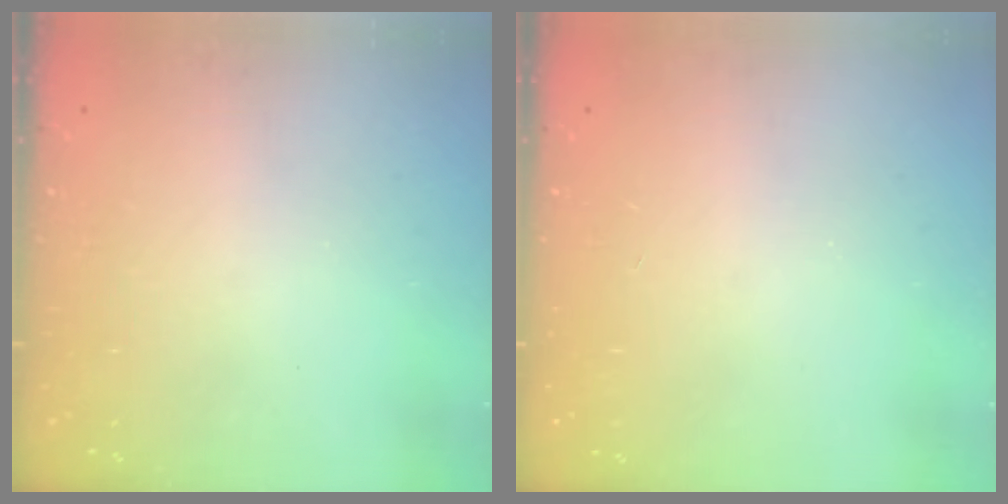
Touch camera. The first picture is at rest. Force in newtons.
{"total": 0.0}